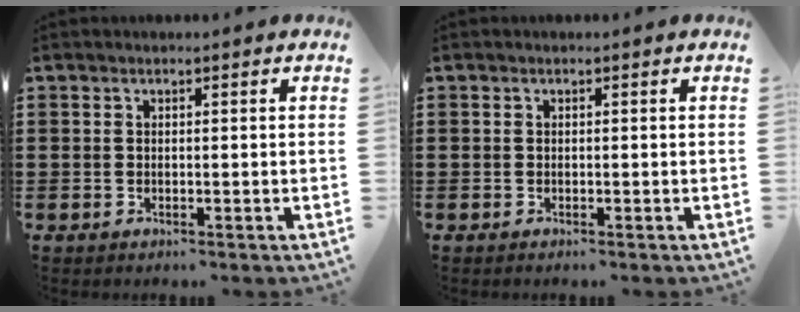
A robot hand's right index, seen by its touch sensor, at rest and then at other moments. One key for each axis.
{"total": 0.0}